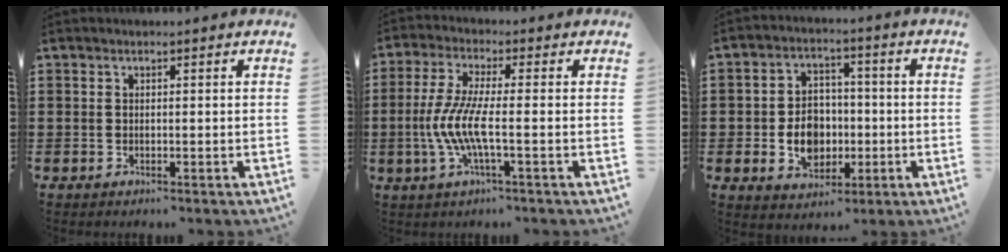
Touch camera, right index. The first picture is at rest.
{"total": 7.5, "force": [-1.9, 1.1, 7.2], "torque": [-0.174, -0.022, -0.048]}
{"total": 7.5, "force": [-1.2, 6.1, 4.2], "torque": [-0.077, 0.009, -0.021]}